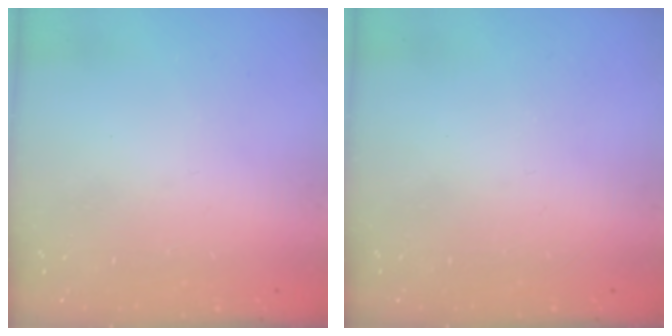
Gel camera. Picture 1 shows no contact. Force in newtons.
{"total": 0.0}